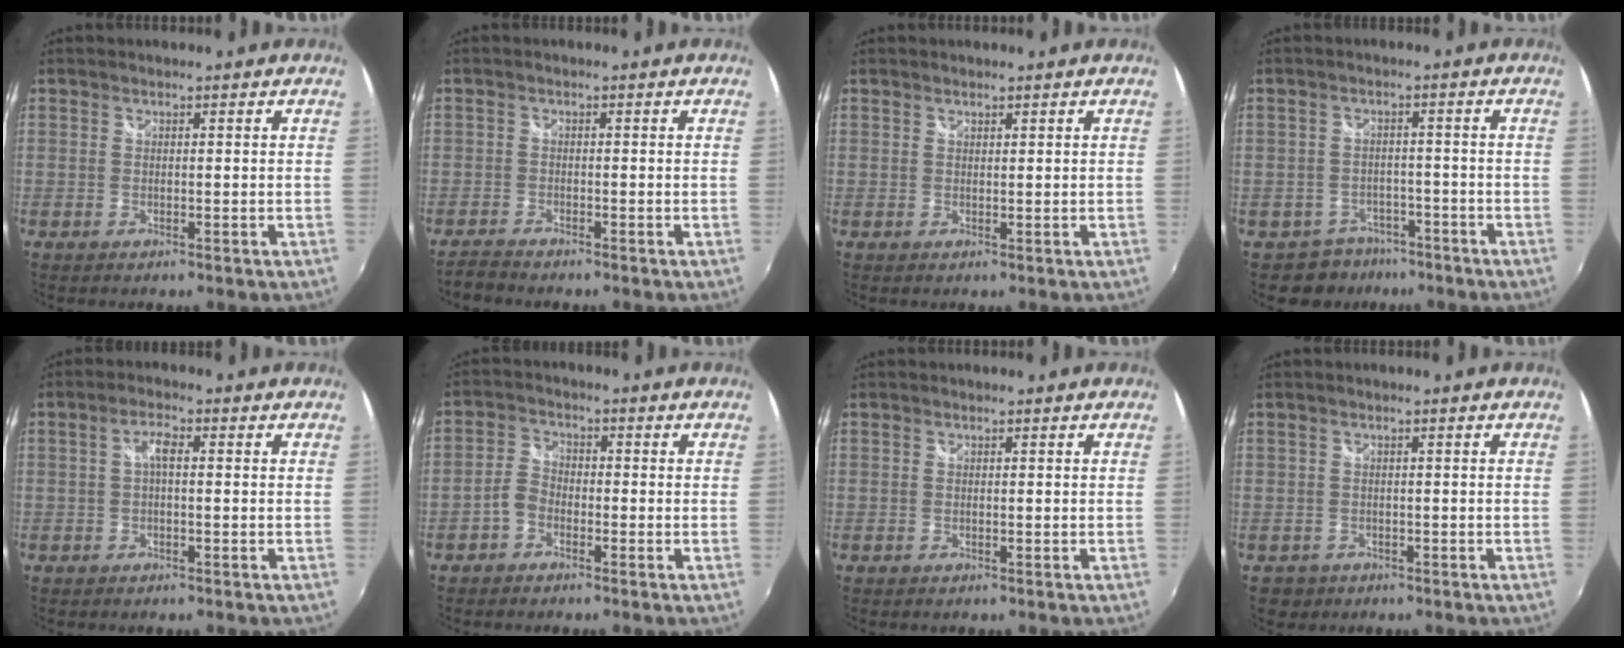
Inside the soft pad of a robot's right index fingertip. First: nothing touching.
{"total": 2.5, "force": [-2.4, 0.5, 0.4], "torque": [-0.019, -0.010, -0.051]}
{"total": 0.5, "force": [0.5, 0.1, 0.1], "torque": [0.000, 0.001, 0.010]}
{"total": 6.0, "force": [-4.3, 4.2, 0.2], "torque": [-0.016, 0.019, -0.063]}
{"total": 2.5, "force": [0.0, 0.8, 2.4], "torque": [-0.047, 0.009, -0.001]}
{"total": 3.3, "force": [-1.9, 2.2, 1.6], "torque": [-0.033, 0.012, -0.037]}
{"total": 0.0}
{"total": 2.7, "force": [-1.1, 2.5, 0.4], "torque": [-0.016, -0.002, -0.012]}